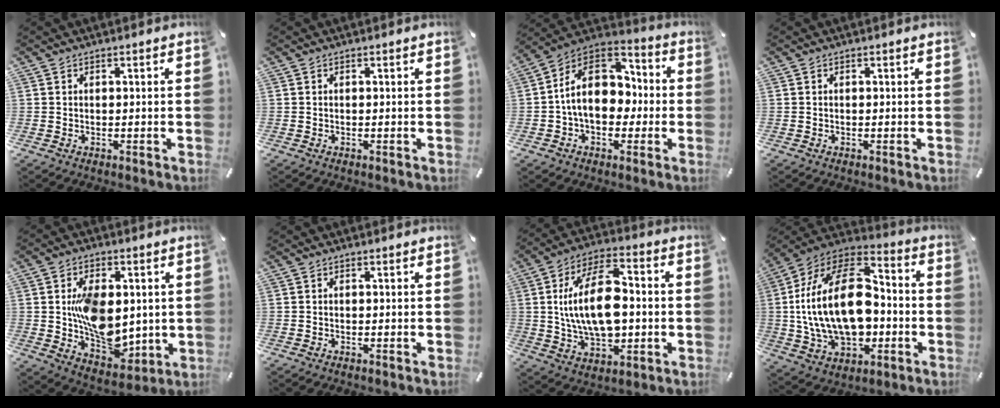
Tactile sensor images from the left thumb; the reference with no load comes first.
{"total": 0.0}
{"total": 17.1, "force": [-0.1, 12.3, 11.8], "torque": [-0.211, 0.013, -0.003]}
{"total": 0.0}
{"total": 14.6, "force": [0.1, 10.2, 10.4], "torque": [-0.170, 0.005, 0.011]}
{"total": 0.0}
{"total": 19.0, "force": [0.4, 10.9, 15.5], "torque": [-0.305, 0.008, 0.004]}
{"total": 26.6, "force": [-0.8, 17.0, 20.4], "torque": [-0.419, 0.012, -0.008]}